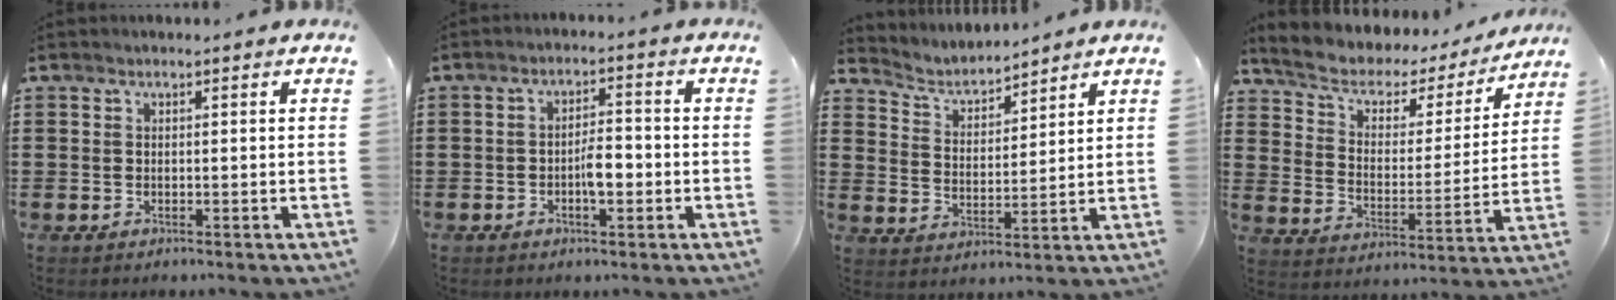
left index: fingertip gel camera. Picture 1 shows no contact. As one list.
[{"total": 3.9, "force": [-1.1, 1.5, 3.5], "torque": [-0.062, 0.009, -0.021]}, {"total": 4.0, "force": [3.9, 0.8, 0.5], "torque": [-0.031, -0.021, 0.064]}, {"total": 4.7, "force": [2.9, 2.8, 2.3], "torque": [-0.064, -0.016, 0.043]}]